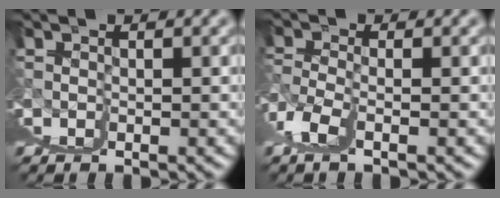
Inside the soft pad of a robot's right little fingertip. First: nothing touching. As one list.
[{"total": 3.3, "force": [1.4, -3.0, -0.1], "torque": [0.006, 0.016, 0.027]}]